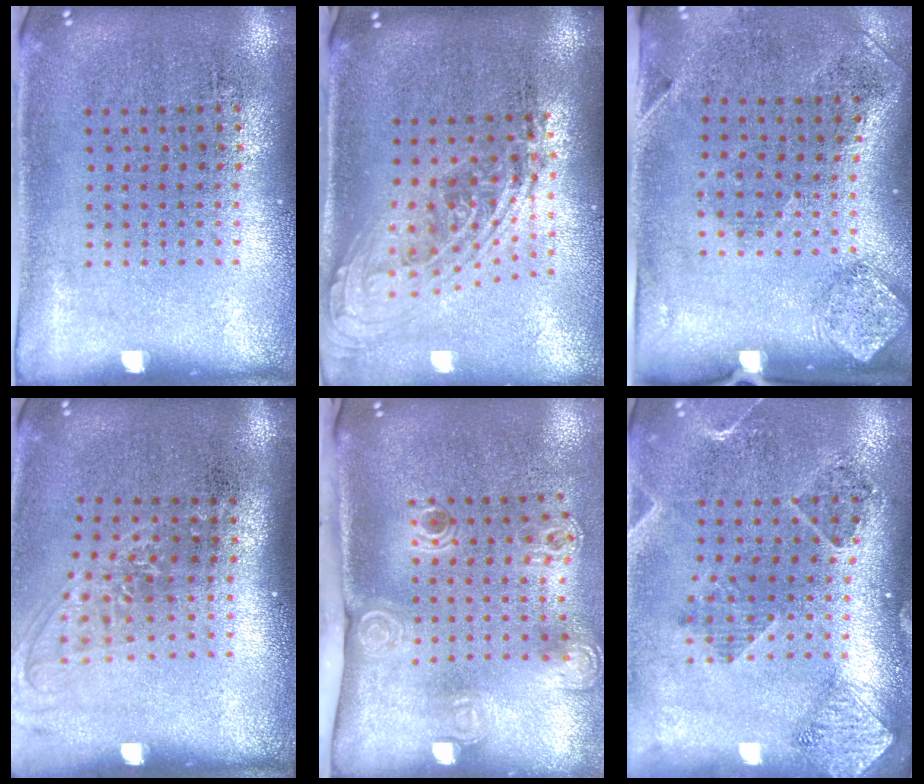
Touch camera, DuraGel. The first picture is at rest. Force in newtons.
{"total": 2.1, "press": 1.6, "slide": 1.4}
{"total": 1.9, "press": 1.1, "slide": 1.6}
{"total": 1.4, "press": 1.1, "slide": 0.8}
{"total": 2.3, "press": 1.6, "slide": 1.7}
{"total": 1.5, "press": 1.5, "slide": 0.3}